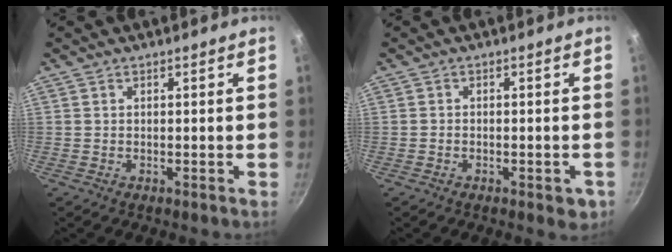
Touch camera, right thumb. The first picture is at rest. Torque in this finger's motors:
{"motor_torque": [0.42, 0.16, -0.43, -0.01, -0.01]}